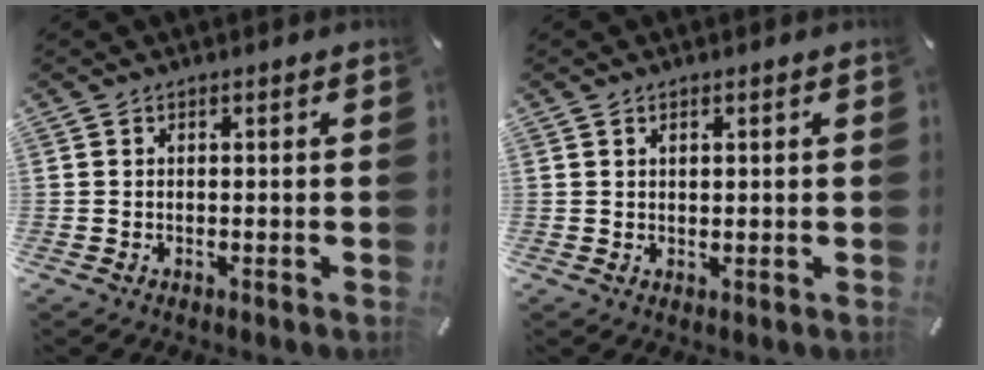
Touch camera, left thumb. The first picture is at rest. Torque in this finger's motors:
{"motor_torque": [-0.32, -0.15, -0.12, 0.02, -0.05]}